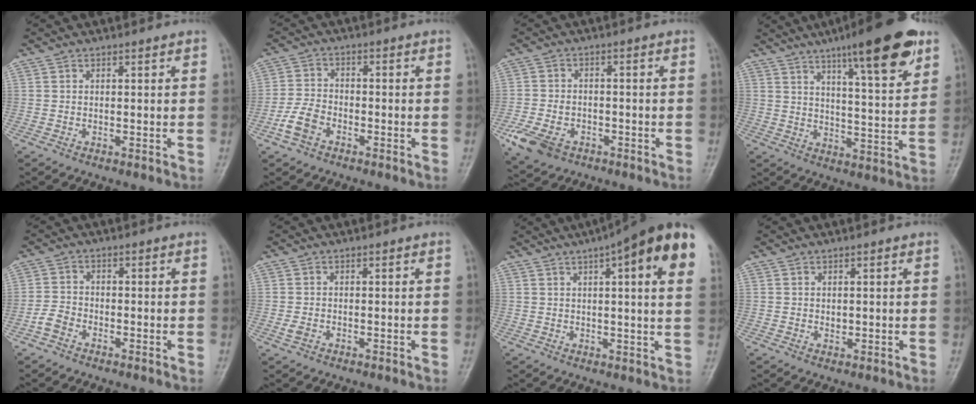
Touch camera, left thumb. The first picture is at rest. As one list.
[{"total": 5.2, "force": [-2.9, 3.3, 2.8], "torque": [-0.060, 0.014, -0.062]}, {"total": 8.3, "force": [-4.2, 5.7, 4.2], "torque": [-0.090, 0.016, -0.071]}, {"total": 17.2, "force": [10.3, 3.4, 13.4], "torque": [-0.176, -0.043, 0.152]}, {"total": 3.1, "force": [-2.0, 1.9, 1.4], "torque": [-0.030, 0.009, -0.046]}, {"total": 1.3, "force": [-0.7, 0.9, 0.8], "torque": [-0.026, -0.001, -0.015]}, {"total": 18.6, "force": [7.9, 3.9, 16.3], "torque": [-0.219, 0.003, 0.098]}, {"total": 0.9, "force": [0.1, 0.7, 0.5], "torque": [-0.003, 0.000, 0.003]}]